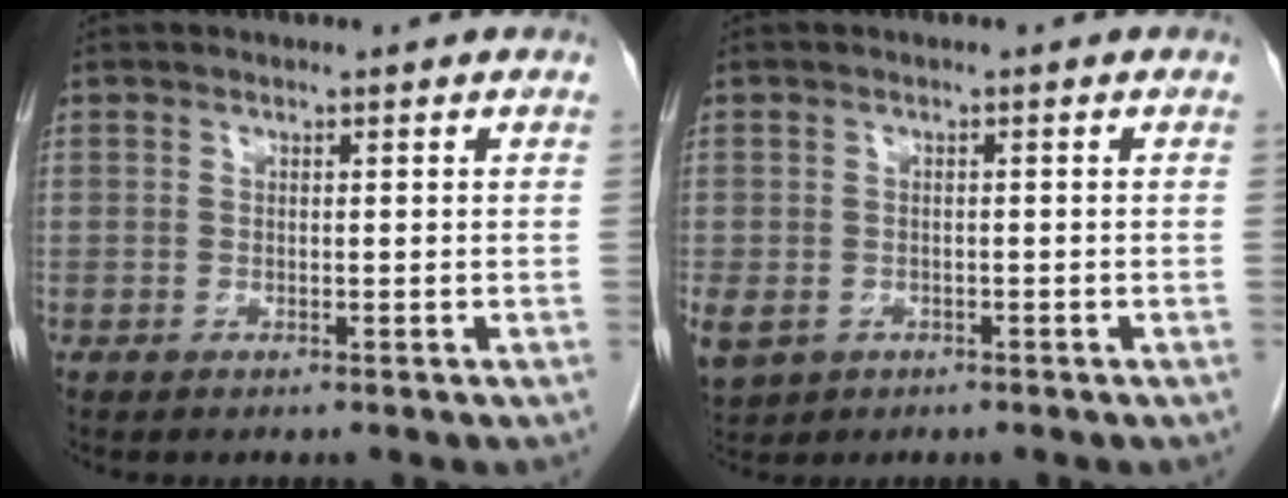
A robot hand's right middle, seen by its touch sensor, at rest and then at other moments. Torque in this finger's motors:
{"motor_torque": [1.17, -0.97, 1.05, 0.21]}